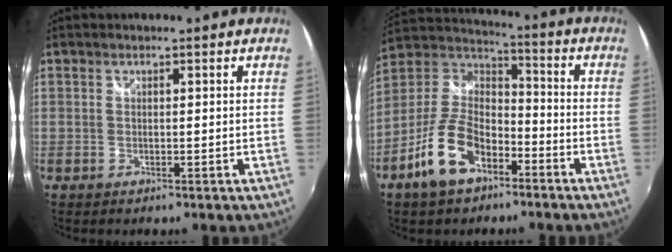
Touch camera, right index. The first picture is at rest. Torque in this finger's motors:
{"motor_torque": [1.12, -1.02, 0.69, 0.14]}